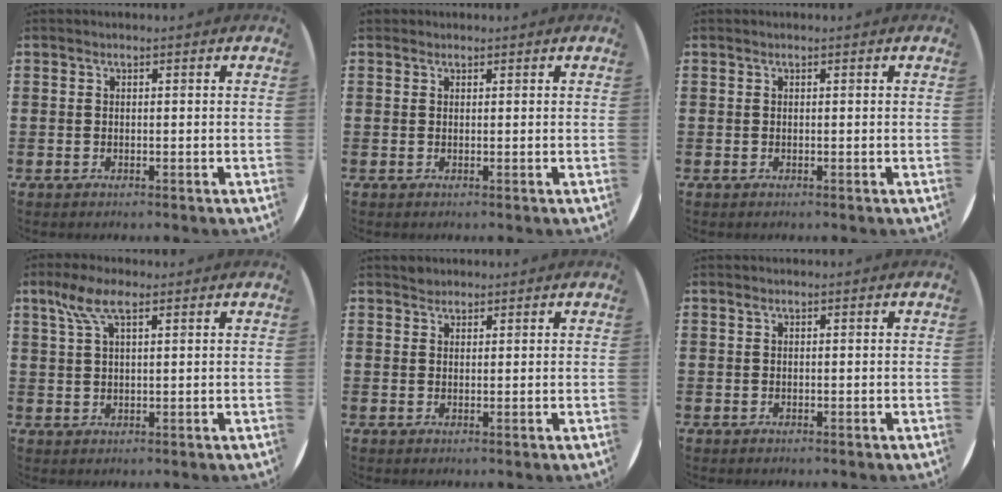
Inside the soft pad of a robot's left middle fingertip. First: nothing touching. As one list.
[{"total": 0.5, "force": [0.5, 0.2, -0.1], "torque": [0.011, 0.001, 0.007]}, {"total": 0.0}, {"total": 5.3, "force": [2.9, 1.9, 4.0], "torque": [-0.086, 0.011, 0.050]}, {"total": 1.2, "force": [1.1, 0.4, -0.2], "torque": [0.003, 0.003, 0.022]}, {"total": 0.0}]